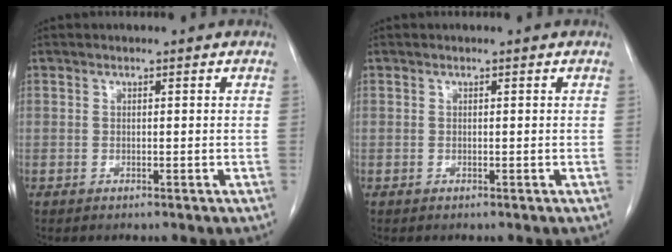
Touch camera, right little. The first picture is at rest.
{"total": 0.0}